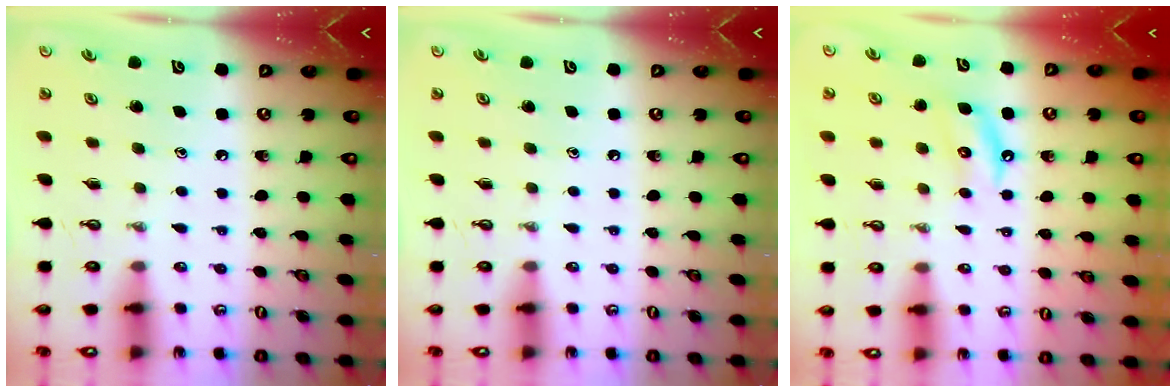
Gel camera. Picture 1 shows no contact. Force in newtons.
{"total": 0.0}
{"total": 4.3, "press": 4.3, "slide": 0.4}